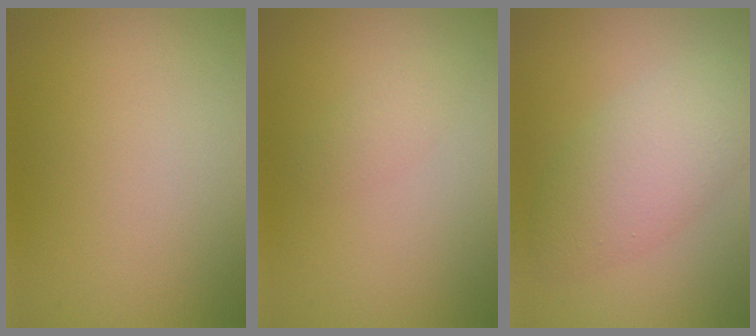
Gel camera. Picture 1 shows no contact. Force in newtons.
{"total": 1.1, "press": 1.1, "slide": 0.0}
{"total": 5.3, "press": 5.3, "slide": 0.2}